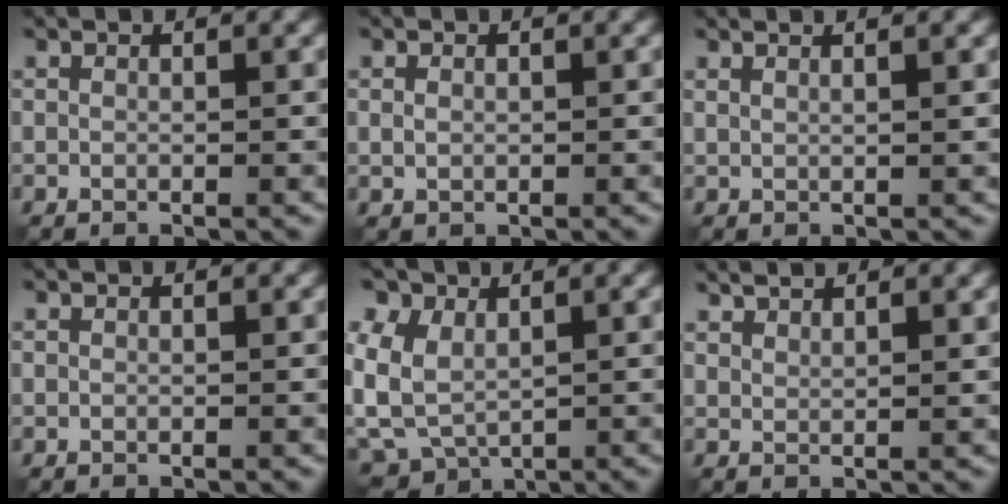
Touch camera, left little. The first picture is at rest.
{"total": 0.9, "force": [-0.1, 0.7, 0.5], "torque": [-0.012, -0.003, 0.001]}
{"total": 2.1, "force": [1.4, 0.8, 1.4], "torque": [-0.004, 0.005, 0.002]}
{"total": 0.0}
{"total": 5.8, "force": [1.2, 4.0, 4.0], "torque": [-0.093, 0.002, 0.013]}
{"total": 2.2, "force": [1.9, 0.4, 1.0], "torque": [-0.009, 0.001, 0.030]}